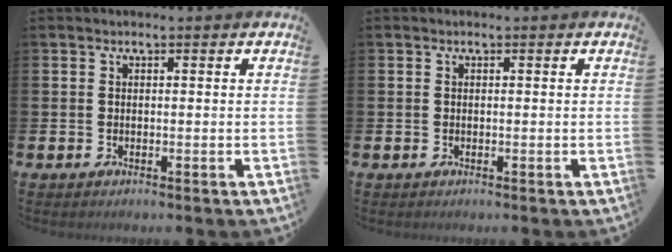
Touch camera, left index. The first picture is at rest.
{"total": 0.0}